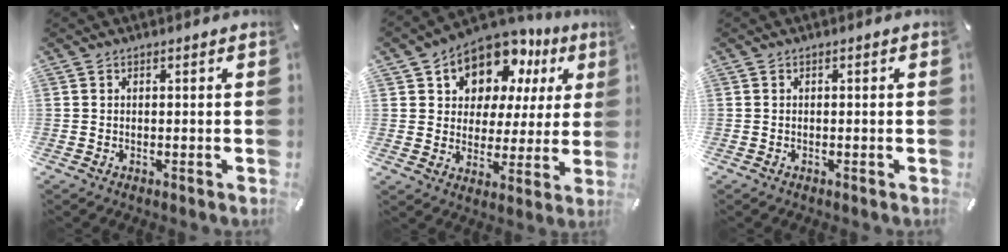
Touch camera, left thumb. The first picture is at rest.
{"total": 11.9, "force": [7.9, 8.2, 3.6], "torque": [-0.068, -0.067, 0.144]}
{"total": 0.0}